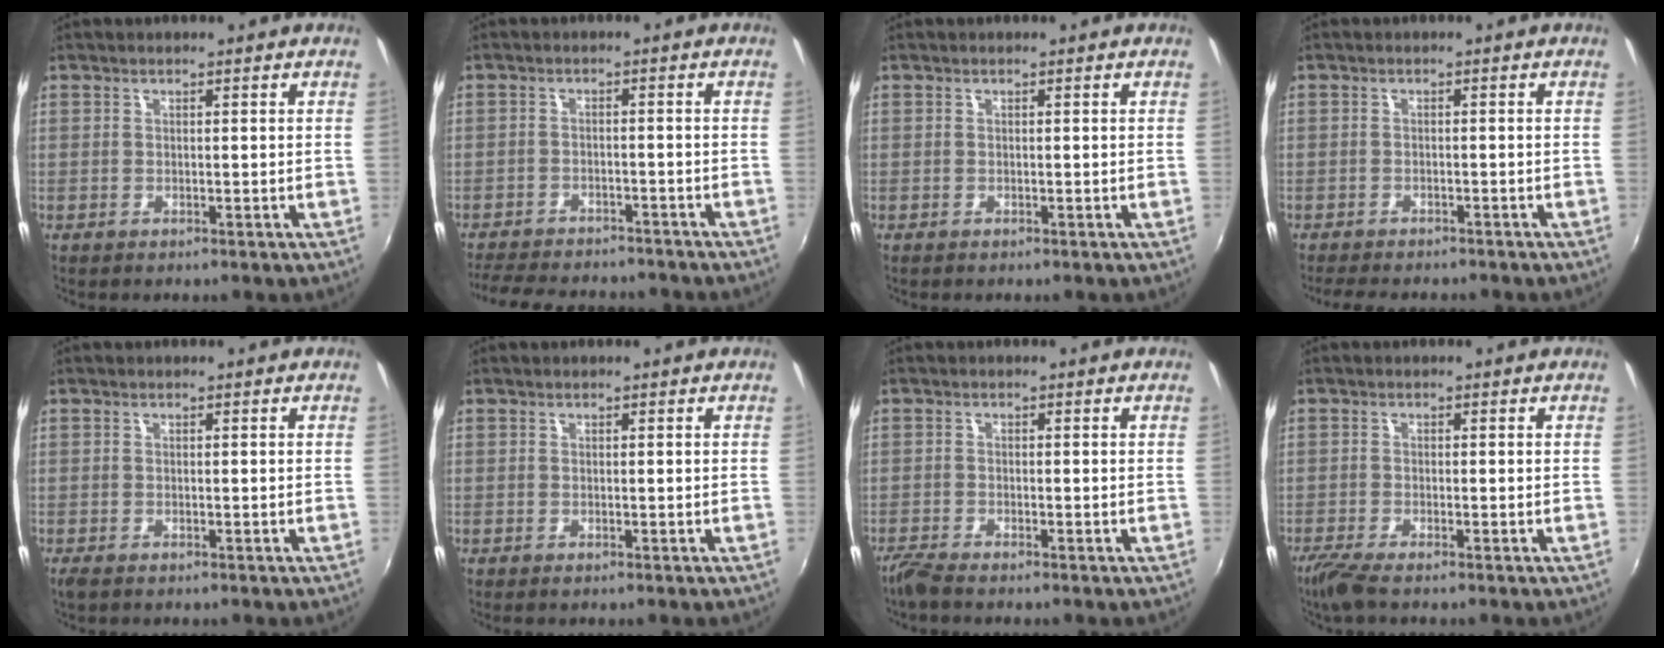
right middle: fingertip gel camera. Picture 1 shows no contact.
{"total": 14.2, "force": [-12.5, 4.0, 5.4], "torque": [-0.125, -0.009, -0.181]}
{"total": 0.0}
{"total": 6.6, "force": [-5.8, 1.6, 2.6], "torque": [-0.066, -0.012, -0.089]}
{"total": 1.3, "force": [-0.9, 0.5, 0.8], "torque": [-0.017, -0.006, -0.016]}
{"total": 0.0}
{"total": 2.8, "force": [-2.6, 0.1, 1.2], "torque": [-0.037, -0.010, -0.052]}
{"total": 4.0, "force": [-3.1, 0.3, 2.5], "torque": [-0.066, -0.015, -0.062]}